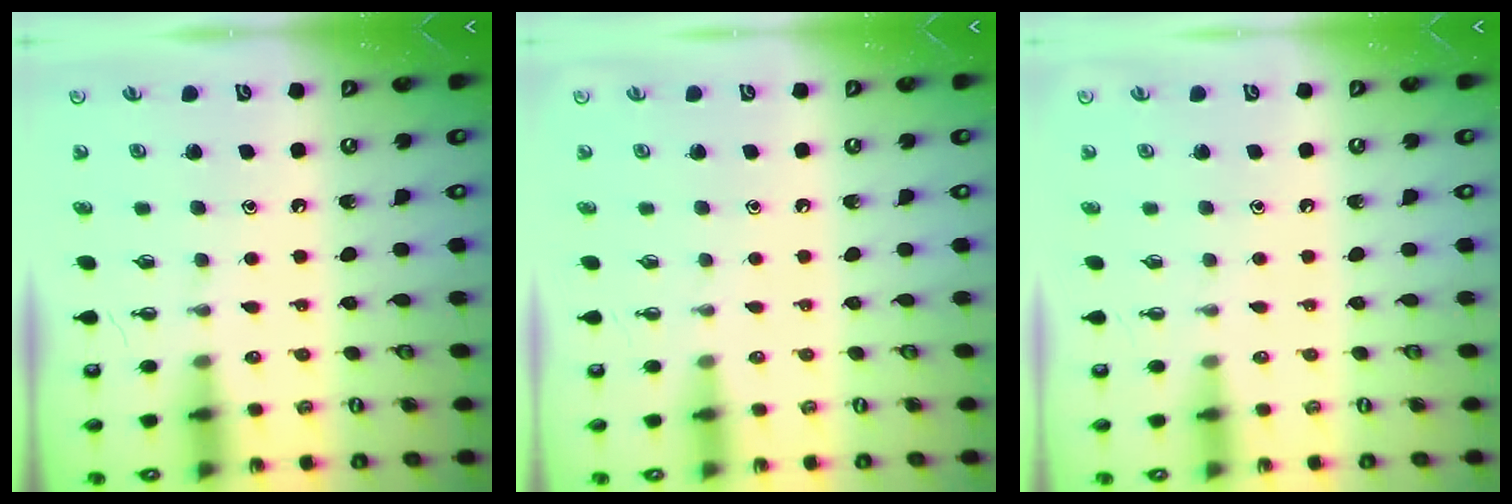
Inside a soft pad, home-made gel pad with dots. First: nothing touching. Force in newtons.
{"total": 0.0}
{"total": 0.0}